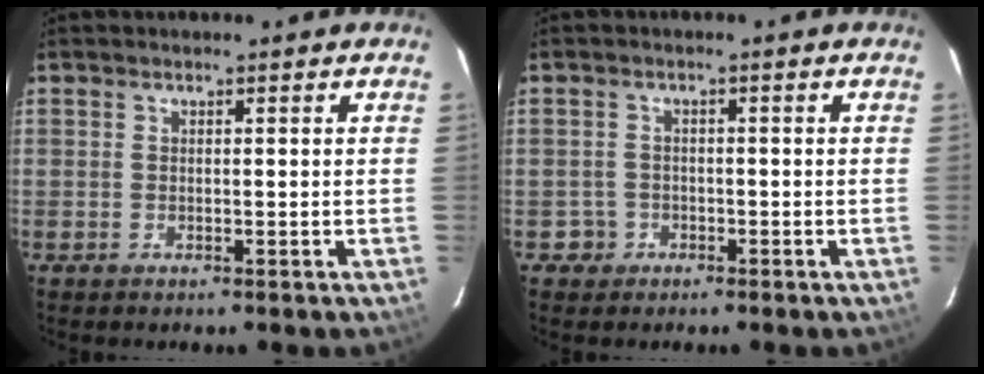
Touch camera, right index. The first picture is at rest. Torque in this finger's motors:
{"motor_torque": [-0.32, 0.02, -0.25, -0.21]}